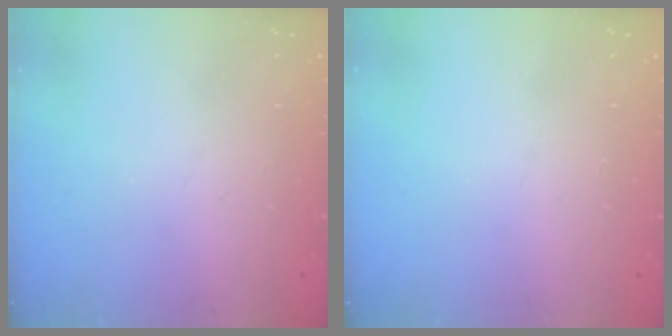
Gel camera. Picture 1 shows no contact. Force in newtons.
{"total": 0.0}